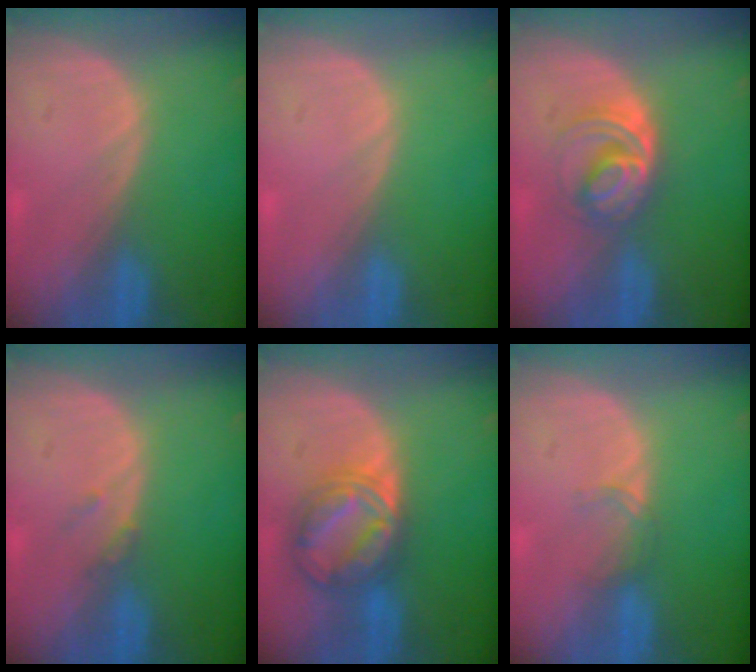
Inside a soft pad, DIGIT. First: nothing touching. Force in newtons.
{"total": 0.0}
{"total": 6.1, "press": 5.3, "slide": 3.0}
{"total": 1.2, "press": 1.2, "slide": 0.3}
{"total": 7.7, "press": 7.6, "slide": 0.5}
{"total": 1.5, "press": 1.5, "slide": 0.2}